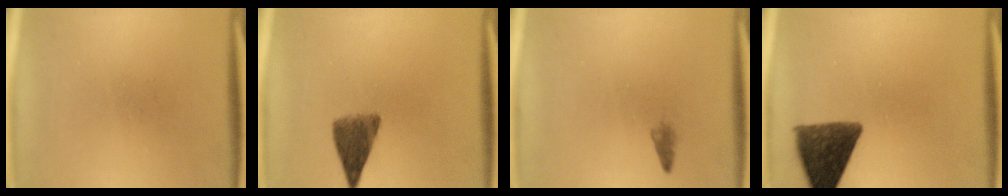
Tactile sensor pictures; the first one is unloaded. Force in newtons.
{"total": 6.0}
{"total": 0.9}
{"total": 11.0}